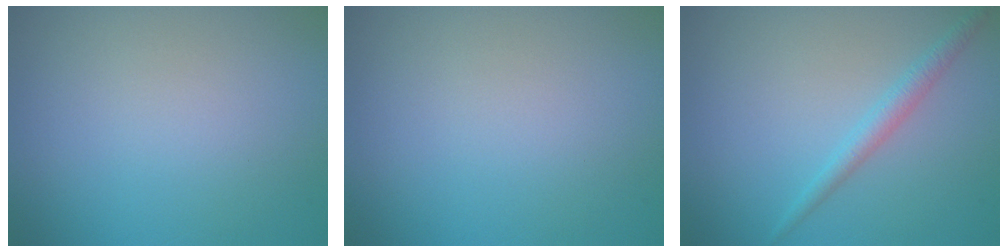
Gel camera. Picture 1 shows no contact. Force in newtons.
{"total": 0.0}
{"total": 1.7, "press": 1.7, "slide": 0.1}